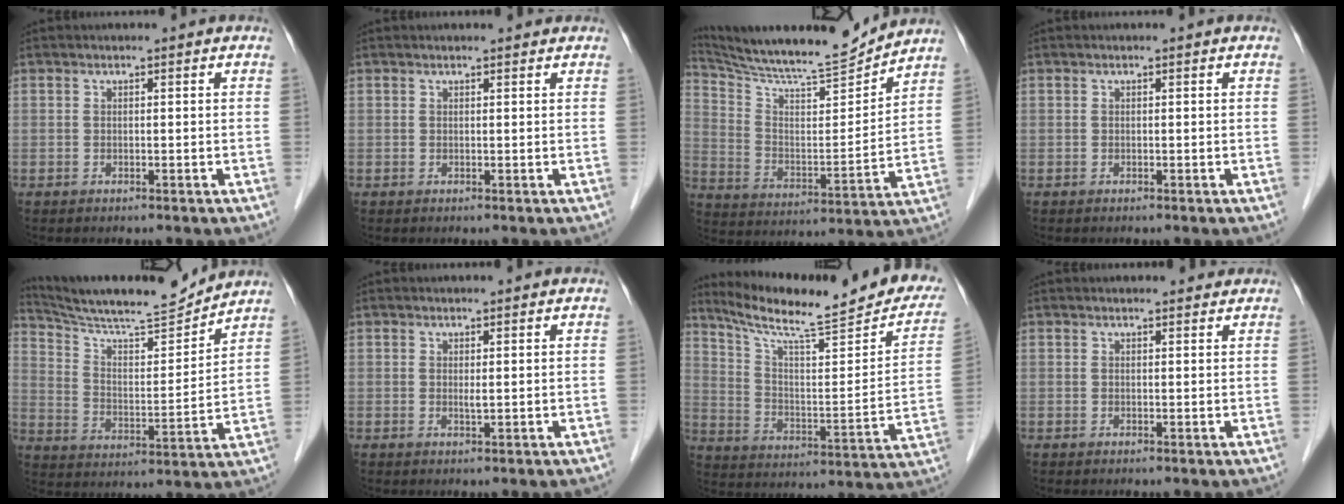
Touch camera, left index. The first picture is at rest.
{"total": 2.1, "force": [1.9, 0.4, 0.7], "torque": [-0.012, 0.012, 0.023]}
{"total": 16.8, "force": [16.0, -0.4, 4.9], "torque": [-0.103, -0.027, 0.266]}
{"total": 0.0}
{"total": 15.8, "force": [15.0, 0.3, 5.0], "torque": [-0.096, -0.005, 0.247]}
{"total": 0.8, "force": [0.3, 0.1, 0.7], "torque": [-0.017, -0.002, 0.006]}
{"total": 24.5, "force": [20.3, 3.1, 13.4], "torque": [-0.205, -0.030, 0.284]}
{"total": 3.5, "force": [3.2, 0.8, 0.9], "torque": [-0.011, 0.013, 0.037]}